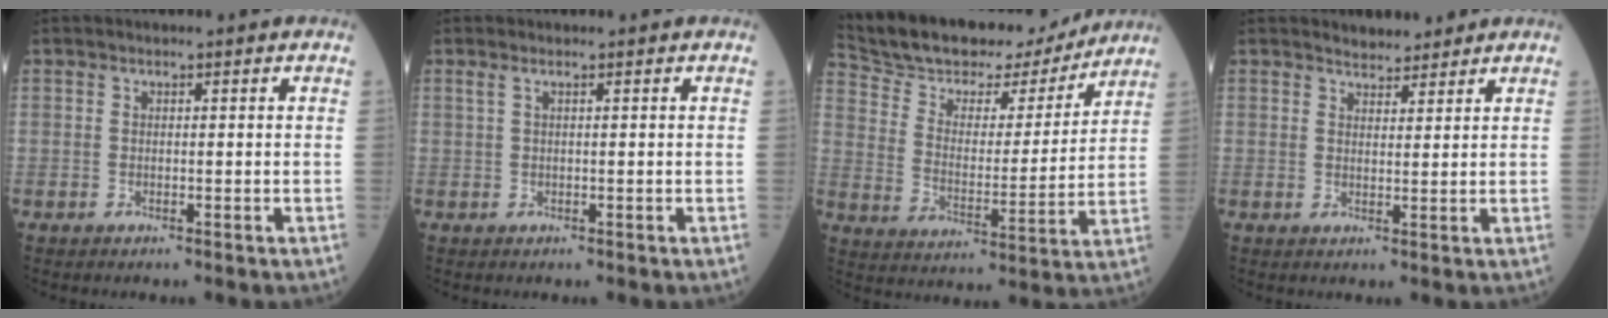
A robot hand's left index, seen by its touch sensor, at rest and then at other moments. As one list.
[{"total": 0.7, "force": [0.4, -0.1, 0.6], "torque": [-0.023, 0.009, 0.013]}, {"total": 20.4, "force": [18.3, 5.6, 7.1], "torque": [-0.135, 0.013, 0.287]}, {"total": 3.2, "force": [3.0, 1.0, 0.6], "torque": [-0.009, 0.009, 0.047]}]